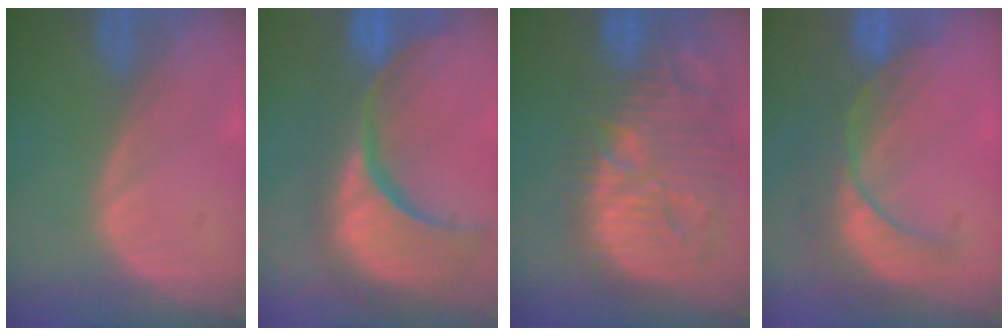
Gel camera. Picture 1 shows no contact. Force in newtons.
{"total": 15.4, "press": 12.1, "slide": 9.5}
{"total": 14.8, "press": 12.8, "slide": 7.3}
{"total": 9.0, "press": 7.7, "slide": 4.5}